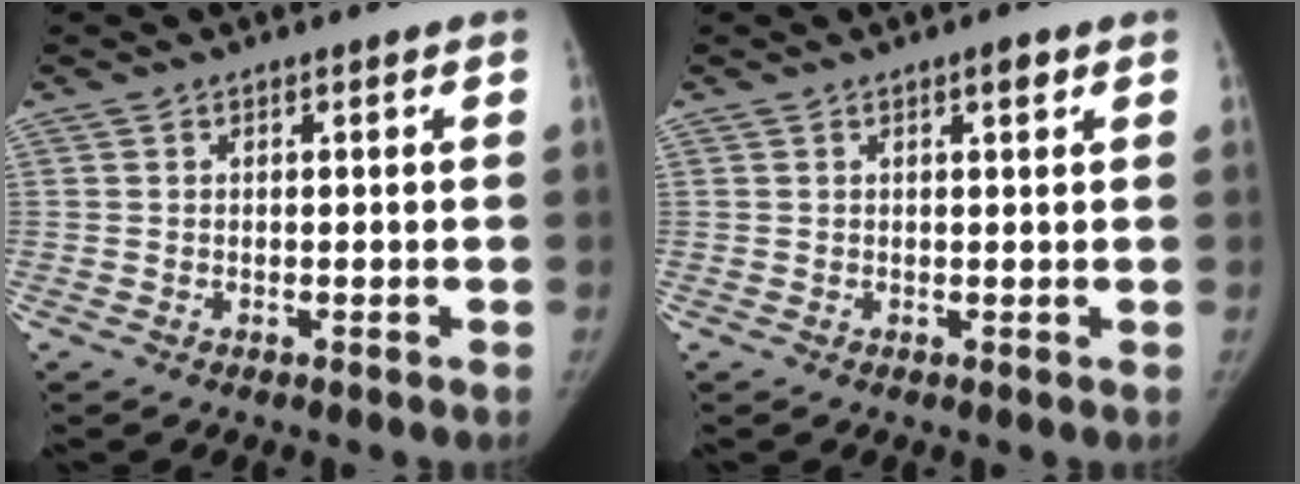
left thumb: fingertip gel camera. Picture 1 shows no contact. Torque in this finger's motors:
{"motor_torque": [0.13, -0.04, 0.06, -0.21, 0.06]}